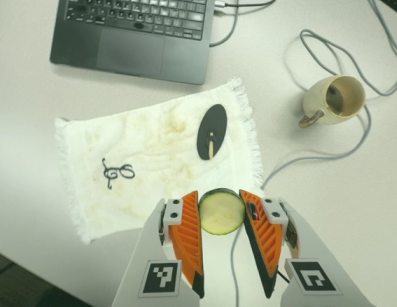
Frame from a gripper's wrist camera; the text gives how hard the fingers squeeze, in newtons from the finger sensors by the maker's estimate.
{"total": 10.2, "left": 10.2, "right": 10.3}